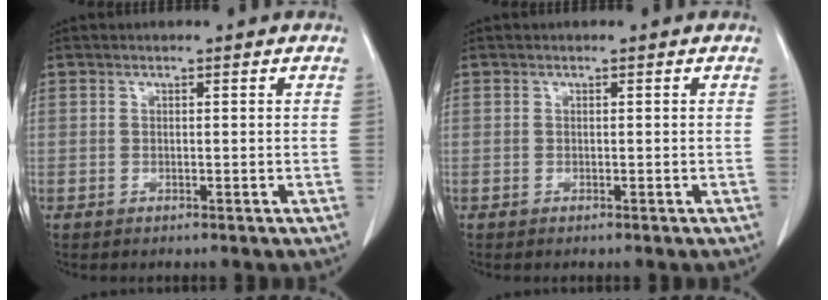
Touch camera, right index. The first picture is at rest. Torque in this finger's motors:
{"motor_torque": [-0.02, 0.00, -0.02, 0.01]}